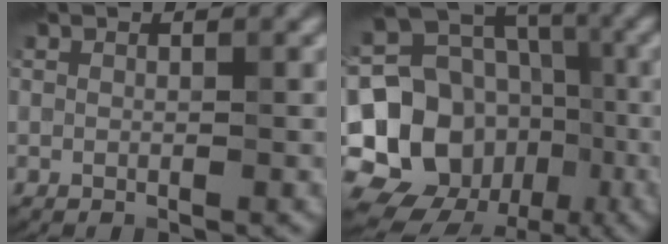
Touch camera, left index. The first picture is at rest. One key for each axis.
{"total": 18.7, "fx": -4.4, "fy": 16.3, "fz": 8.0, "tx": -0.174, "ty": 0.014, "tz": -0.089}